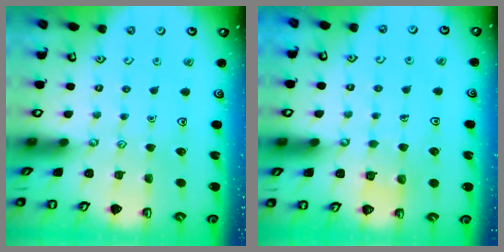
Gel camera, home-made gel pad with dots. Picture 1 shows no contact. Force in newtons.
{"total": 3.0, "press": 3.0, "slide": 0.2}